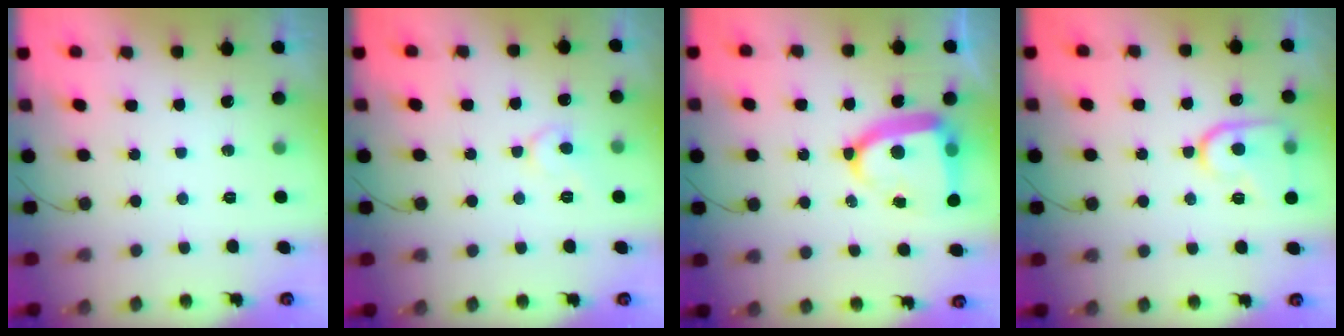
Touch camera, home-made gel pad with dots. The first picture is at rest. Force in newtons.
{"total": 6.1, "press": 6.1, "slide": 0.5}
{"total": 14.2, "press": 14.1, "slide": 1.7}
{"total": 12.9, "press": 12.9, "slide": 1.2}